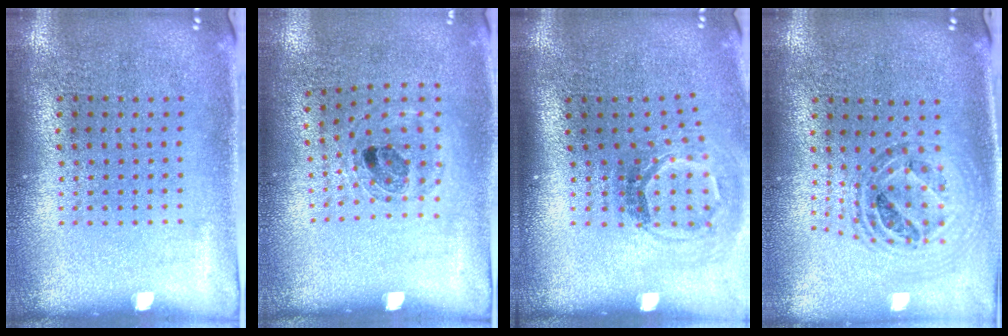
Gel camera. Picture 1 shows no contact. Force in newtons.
{"total": 1.0, "press": 0.9, "slide": 0.4}
{"total": 1.7, "press": 1.2, "slide": 1.3}
{"total": 0.9, "press": 0.9, "slide": 0.2}